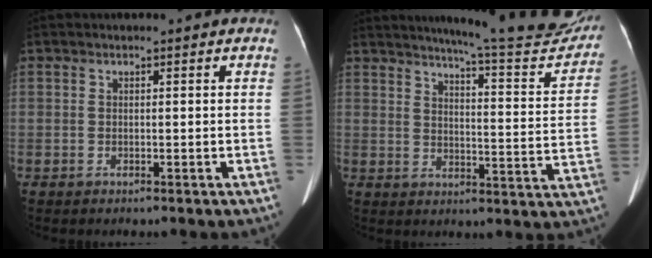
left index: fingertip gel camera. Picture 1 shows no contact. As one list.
[{"total": 19.7, "force": [18.2, 1.0, 7.4], "torque": [-0.099, -0.075, 0.215]}]